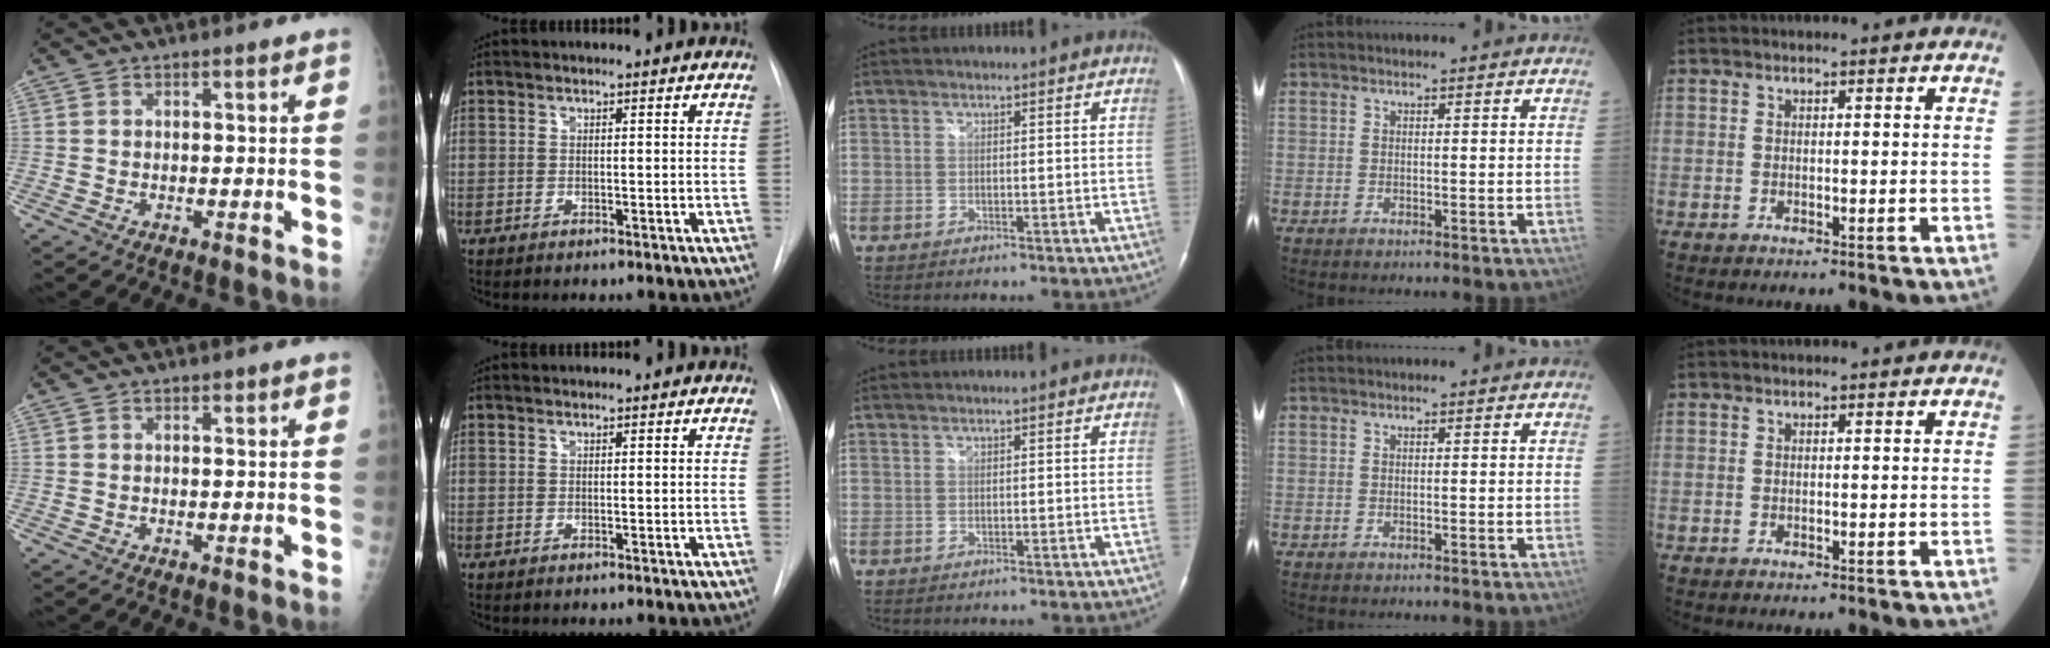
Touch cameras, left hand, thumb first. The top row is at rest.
{"thumb": {"total": 0.6, "force": [0.4, 0.2, 0.4], "torque": [-0.005, 0.000, 0.004]}}